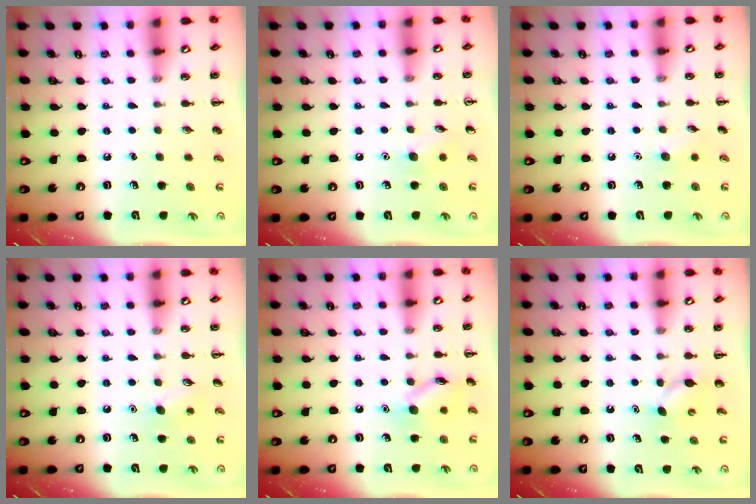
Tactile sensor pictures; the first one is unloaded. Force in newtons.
{"total": 5.4, "press": 5.2, "slide": 1.5}
{"total": 5.5, "press": 5.3, "slide": 1.5}
{"total": 7.2, "press": 6.9, "slide": 1.9}
{"total": 10.9, "press": 10.9, "slide": 0.5}
{"total": 4.1, "press": 3.9, "slide": 1.0}